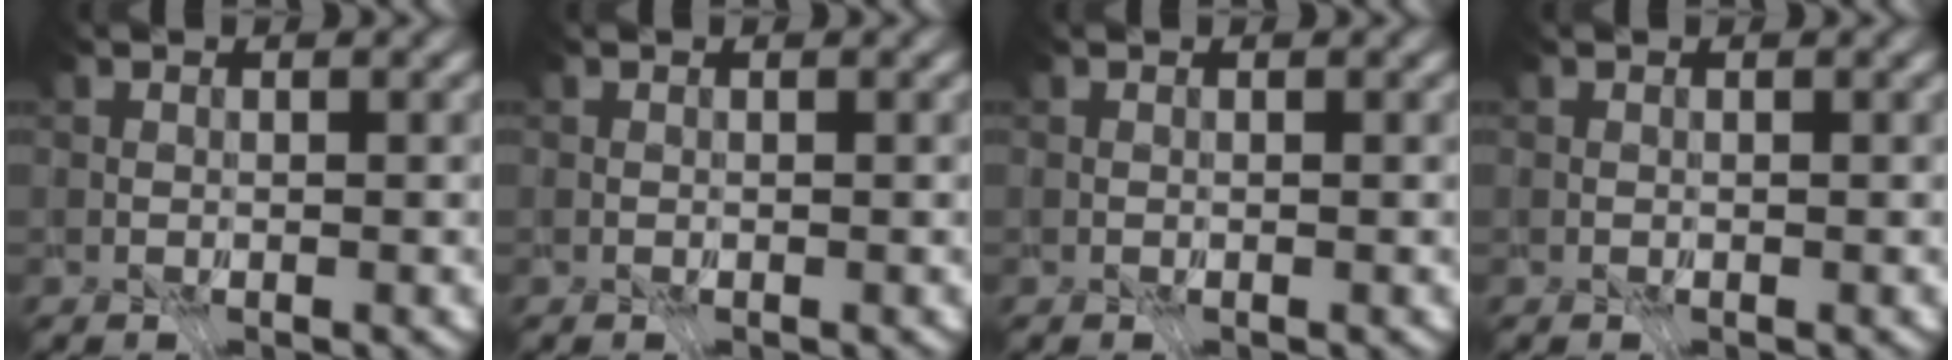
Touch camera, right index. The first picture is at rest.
{"total": 0.0}
{"total": 0.0}
{"total": 0.0}